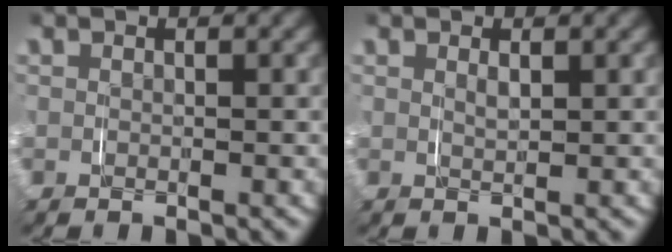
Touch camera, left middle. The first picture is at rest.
{"total": 1.0, "force": [0.6, 0.1, 0.7], "torque": [-0.014, -0.004, 0.014]}